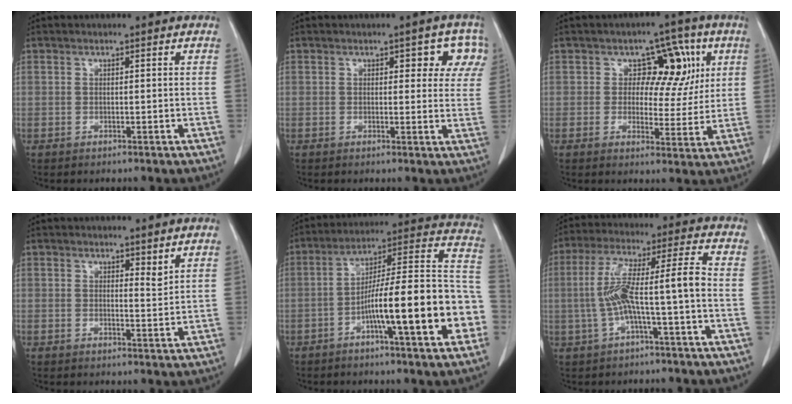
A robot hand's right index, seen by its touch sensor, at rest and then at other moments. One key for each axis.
{"total": 5.2, "fx": 2.4, "fy": 3.0, "fz": 3.6, "tx": -0.018, "ty": 0.010, "tz": 0.020}
{"total": 8.1, "fx": 2.4, "fy": 5.8, "fz": 5.0, "tx": -0.038, "ty": 0.018, "tz": 0.033}
{"total": 1.7, "fx": 1.3, "fy": 0.4, "fz": 1.0, "tx": -0.016, "ty": -0.011, "tz": 0.021}
{"total": 19.8, "fx": -6.4, "fy": 2.1, "fz": 18.6, "tx": -0.226, "ty": 0.030, "tz": -0.094}
{"total": 9.7, "fx": -1.8, "fy": 0.1, "fz": 9.5, "tx": -0.189, "ty": 0.034, "tz": -0.032}